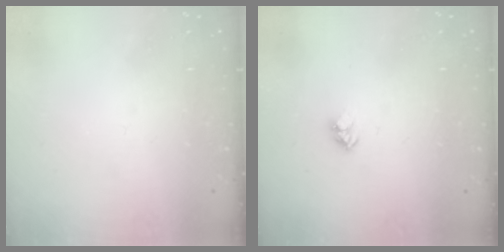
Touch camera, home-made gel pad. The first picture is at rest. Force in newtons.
{"total": 2.3, "press": 2.3, "slide": 0.3}